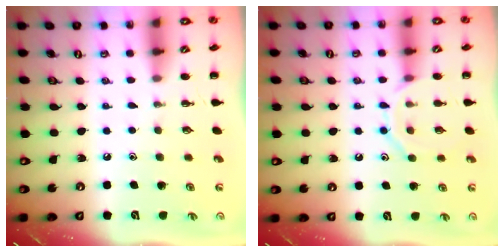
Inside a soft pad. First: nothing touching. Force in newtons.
{"total": 10.2, "press": 10.1, "slide": 0.6}